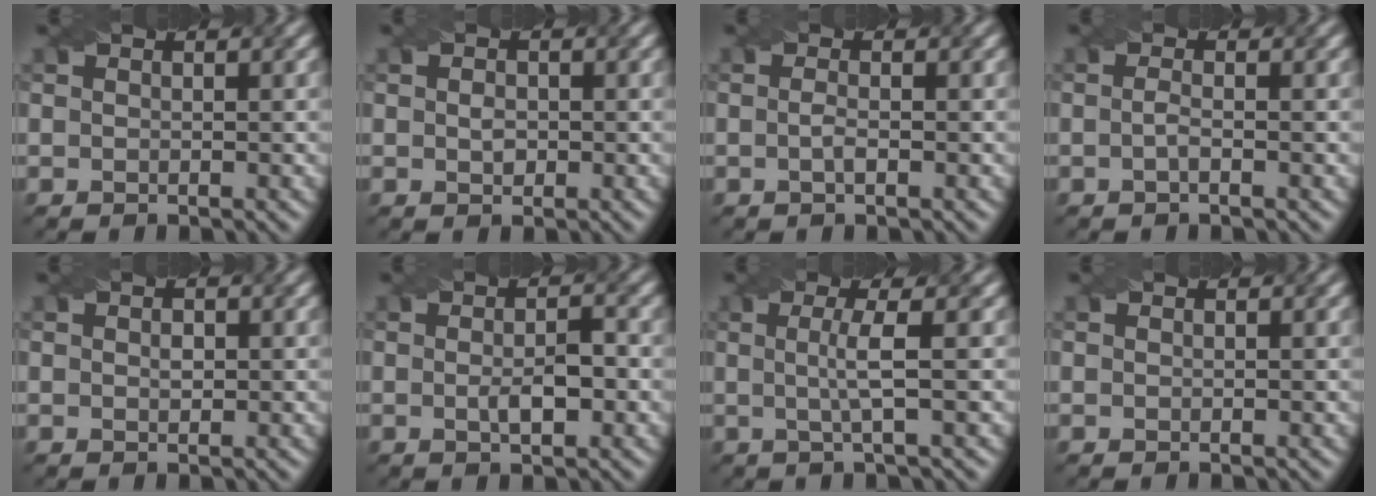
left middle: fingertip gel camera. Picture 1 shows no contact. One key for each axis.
{"total": 1.2, "fx": -0.1, "fy": 0.9, "fz": 0.8, "tx": -0.018, "ty": 0.000, "tz": -0.001}
{"total": 1.1, "fx": -0.3, "fy": 0.2, "fz": 1.0, "tx": -0.021, "ty": 0.000, "tz": -0.006}
{"total": 1.0, "fx": -0.4, "fy": 0.2, "fz": 0.9, "tx": -0.019, "ty": -0.001, "tz": -0.008}
{"total": 0.8, "fx": 0.0, "fy": 0.5, "fz": 0.7, "tx": -0.010, "ty": 0.001, "tz": 0.001}
{"total": 2.7, "fx": -0.4, "fy": 0.8, "fz": 2.6, "tx": -0.048, "ty": -0.003, "tz": -0.005}
{"total": 3.0, "fx": 0.0, "fy": 0.5, "fz": 2.9, "tx": -0.057, "ty": 0.000, "tz": -0.004}
{"total": 0.0}